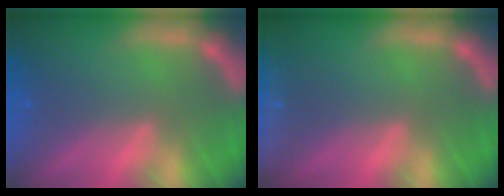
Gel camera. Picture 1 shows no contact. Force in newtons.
{"total": 9.0}